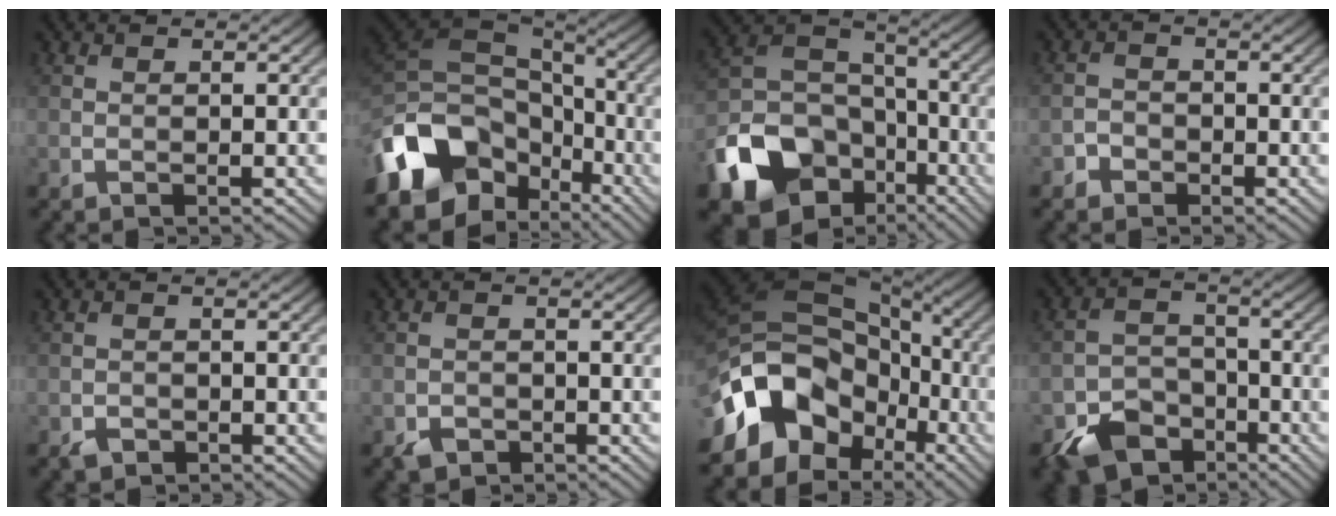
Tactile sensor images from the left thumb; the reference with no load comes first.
{"total": 16.9, "force": [-7.3, 12.0, 9.4], "torque": [-0.242, -0.040, -0.110]}
{"total": 16.8, "force": [-8.5, 11.8, 8.4], "torque": [-0.215, -0.044, -0.159]}
{"total": 1.8, "force": [-1.2, 1.3, 0.4], "torque": [-0.004, 0.003, -0.028]}
{"total": 1.4, "force": [-1.0, 0.9, 0.4], "torque": [-0.005, -0.002, -0.020]}
{"total": 1.8, "force": [-1.3, 1.2, 0.6], "torque": [-0.006, -0.002, -0.026]}
{"total": 18.6, "force": [-6.9, 14.0, 10.1], "torque": [-0.224, -0.023, -0.101]}
{"total": 7.5, "force": [-4.9, 4.8, 3.0], "torque": [-0.060, -0.012, -0.098]}